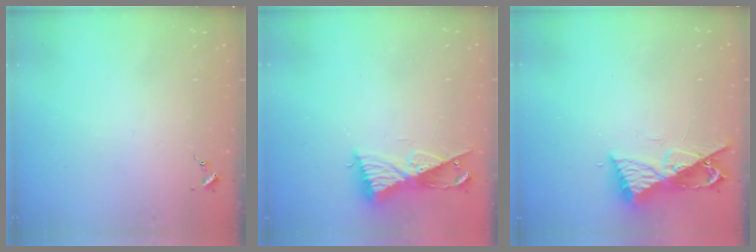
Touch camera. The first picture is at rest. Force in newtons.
{"total": 9.8, "press": 9.7, "slide": 0.6}
{"total": 9.4, "press": 9.3, "slide": 1.4}